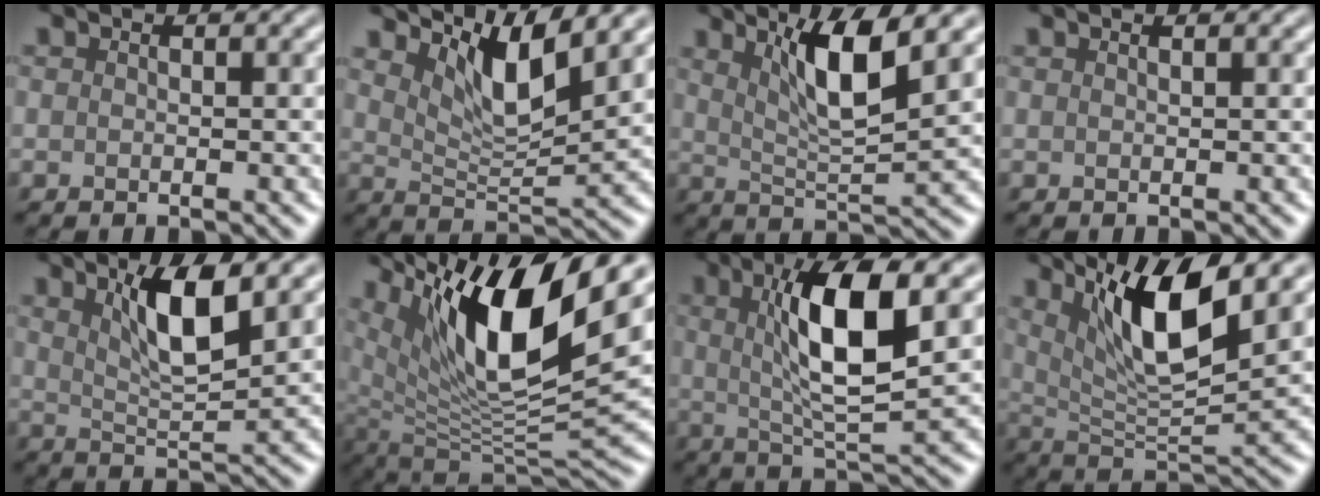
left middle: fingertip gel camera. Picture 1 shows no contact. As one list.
[{"total": 5.2, "force": [3.4, 1.3, 3.7], "torque": [-0.075, -0.008, 0.061]}, {"total": 5.7, "force": [2.6, 0.9, 4.9], "torque": [-0.085, -0.002, 0.049]}, {"total": 0.0}, {"total": 5.3, "force": [2.5, 1.1, 4.5], "torque": [-0.081, -0.002, 0.046]}, {"total": 13.1, "force": [6.8, 3.4, 10.6], "torque": [-0.191, -0.001, 0.131]}, {"total": 8.4, "force": [2.0, 2.0, 7.9], "torque": [-0.130, 0.000, 0.037]}, {"total": 7.9, "force": [3.6, 1.9, 6.8], "torque": [-0.113, -0.007, 0.067]}]